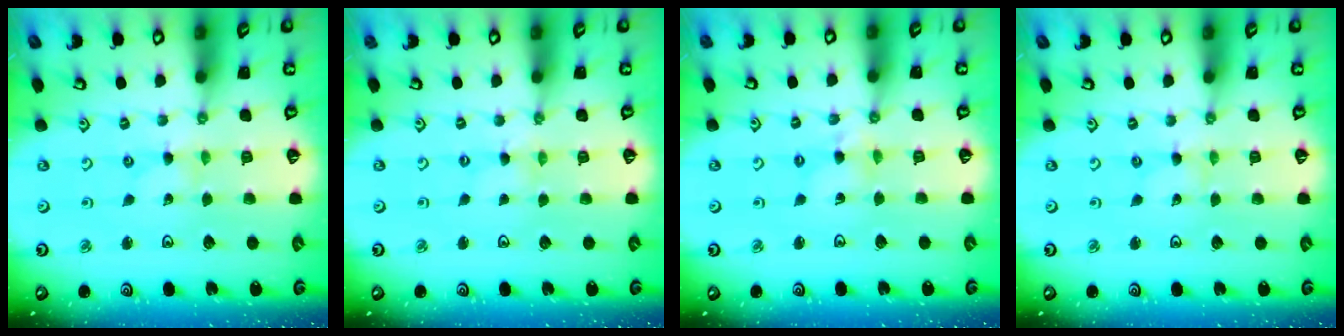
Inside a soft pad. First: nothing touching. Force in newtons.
{"total": 0.0}
{"total": 3.3, "press": 3.3, "slide": 0.4}
{"total": 0.0}